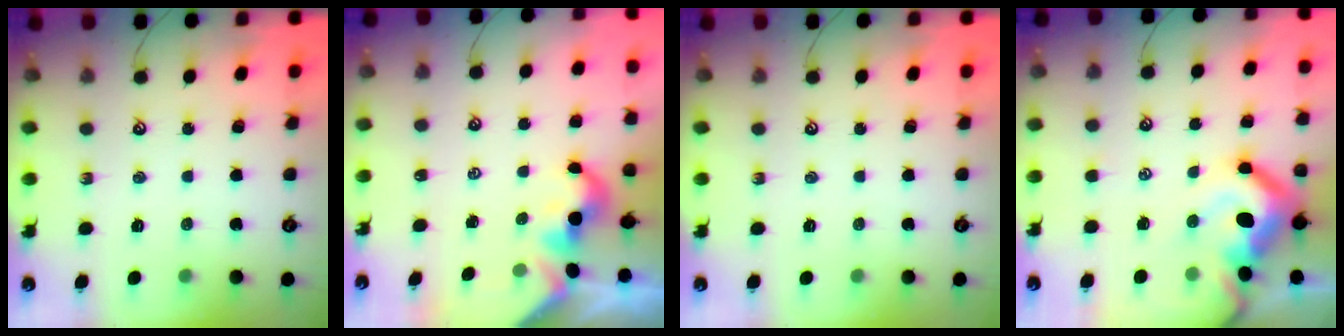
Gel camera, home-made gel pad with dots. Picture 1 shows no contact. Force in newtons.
{"total": 2.1, "press": 2.1, "slide": 0.2}
{"total": 0.0}
{"total": 12.8, "press": 12.7, "slide": 2.0}